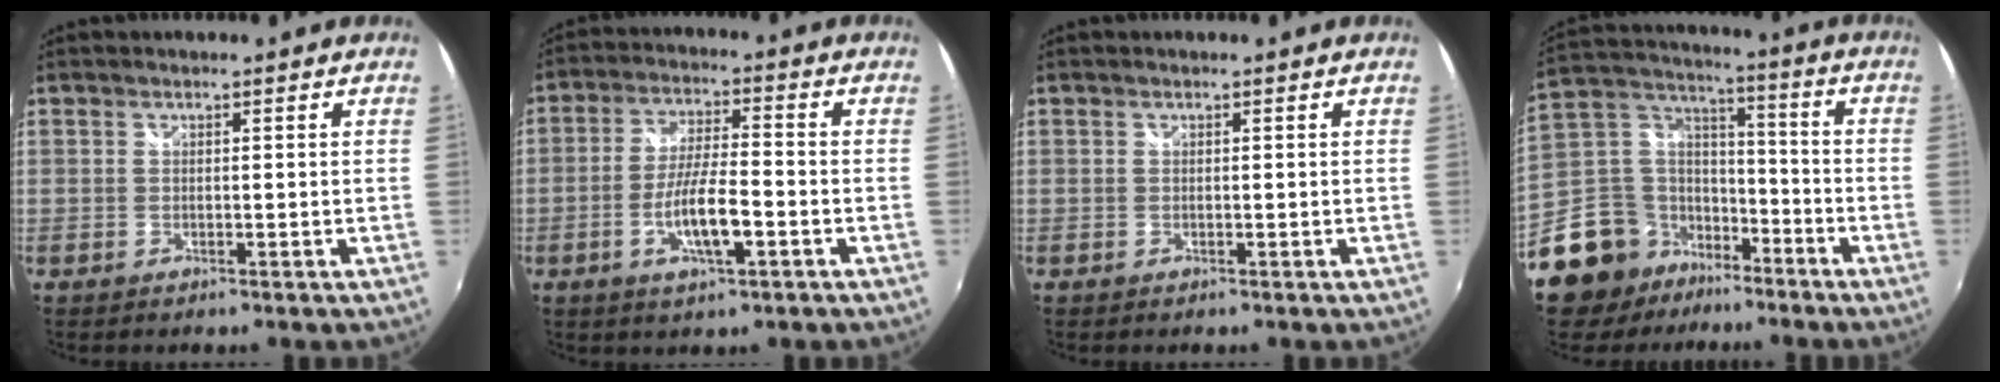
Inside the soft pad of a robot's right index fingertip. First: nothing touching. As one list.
[{"total": 9.0, "force": [-3.4, 1.8, 8.1], "torque": [-0.159, -0.005, -0.061]}, {"total": 0.0}, {"total": 15.3, "force": [-11.0, 10.0, 3.8], "torque": [-0.117, 0.050, -0.187]}]